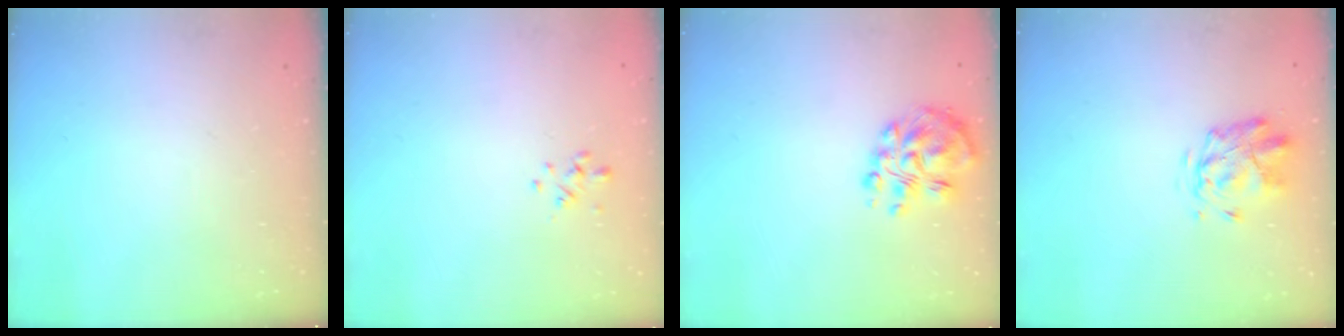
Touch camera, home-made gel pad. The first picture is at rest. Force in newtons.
{"total": 0.9, "press": 0.7, "slide": 0.5}
{"total": 9.9, "press": 9.7, "slide": 1.9}
{"total": 2.8, "press": 2.4, "slide": 1.4}